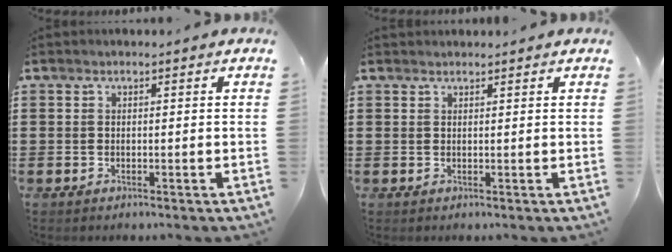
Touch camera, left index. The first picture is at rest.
{"total": 0.9, "force": [0.9, 0.1, 0.0], "torque": [-0.003, 0.000, 0.018]}